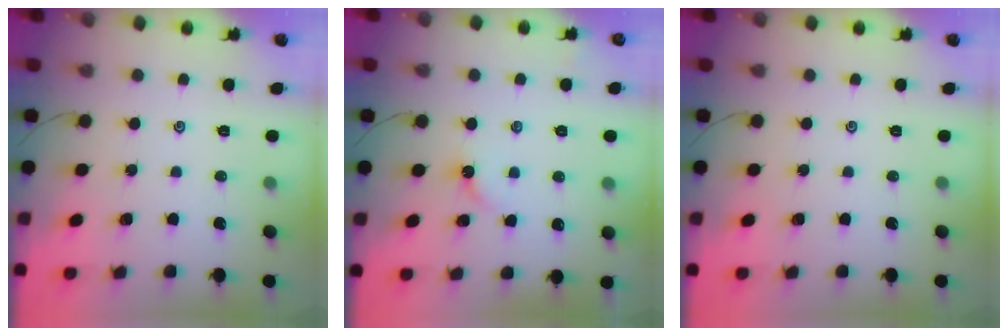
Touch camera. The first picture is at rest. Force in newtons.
{"total": 2.6, "press": 2.5, "slide": 0.4}
{"total": 0.0}